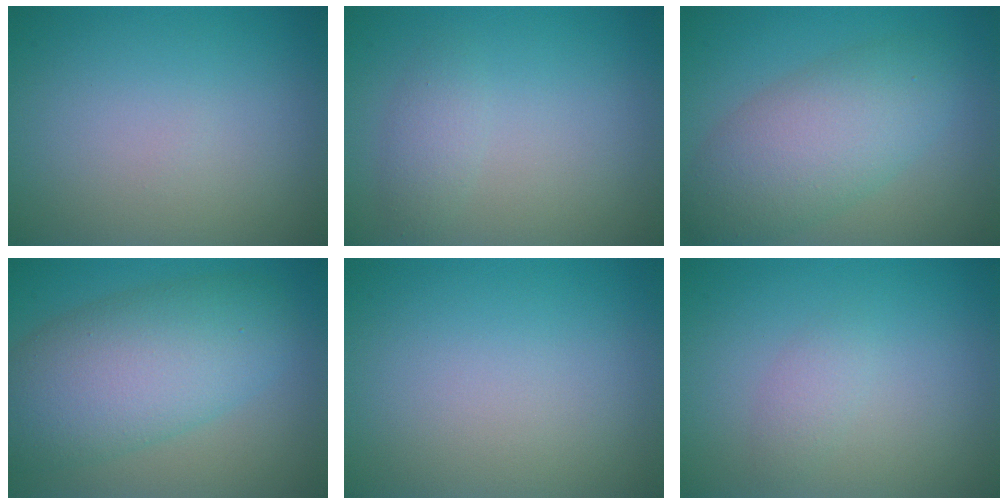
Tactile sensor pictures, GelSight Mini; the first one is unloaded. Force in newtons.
{"total": 1.5, "press": 1.5, "slide": 0.1}
{"total": 6.5, "press": 6.5, "slide": 0.2}
{"total": 8.8, "press": 8.8, "slide": 0.2}
{"total": 0.0}
{"total": 1.2, "press": 1.2, "slide": 0.1}